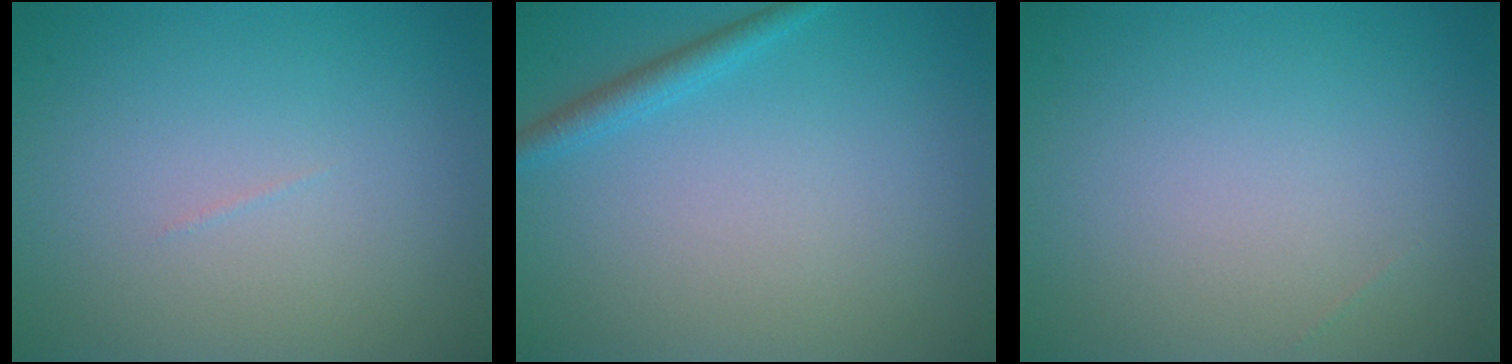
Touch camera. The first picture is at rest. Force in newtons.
{"total": 1.6, "press": 1.6, "slide": 0.1}
{"total": 0.0}